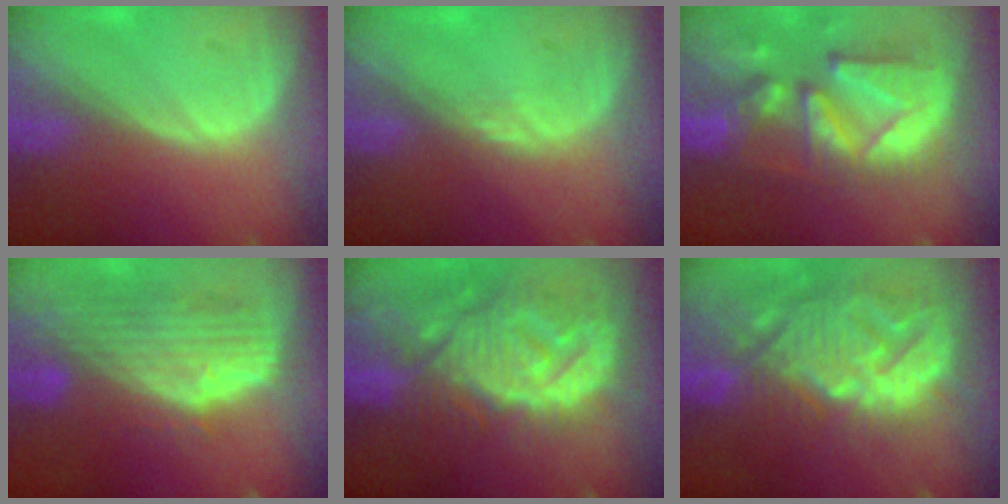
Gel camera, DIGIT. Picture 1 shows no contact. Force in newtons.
{"total": 1.1, "press": 1.0, "slide": 0.5}
{"total": 13.3, "press": 11.4, "slide": 6.8}
{"total": 10.3, "press": 9.0, "slide": 5.1}
{"total": 14.0, "press": 12.1, "slide": 7.1}
{"total": 14.4, "press": 12.4, "slide": 7.4}